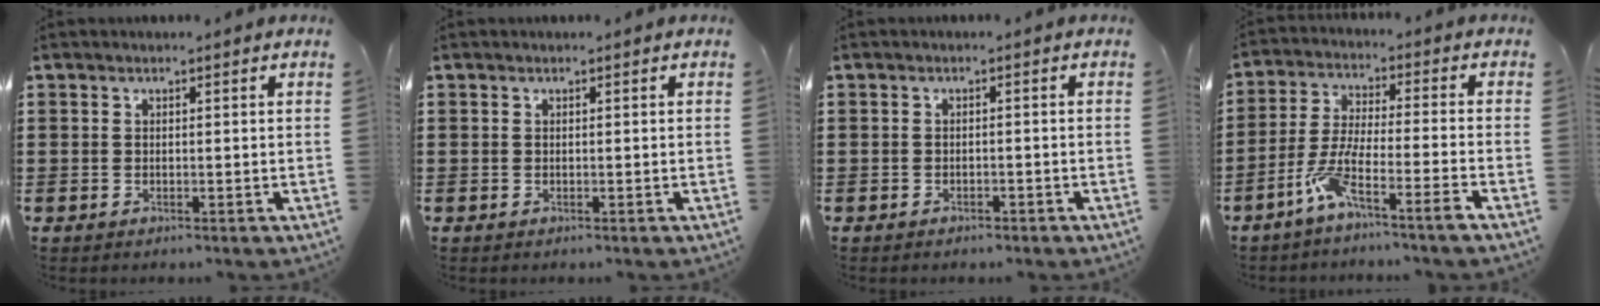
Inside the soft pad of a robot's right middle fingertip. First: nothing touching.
{"total": 0.0}
{"total": 0.9, "force": [-0.8, 0.3, 0.0], "torque": [-0.003, 0.002, -0.018]}
{"total": 6.8, "force": [-5.1, 0.3, 4.5], "torque": [-0.095, -0.004, -0.098]}